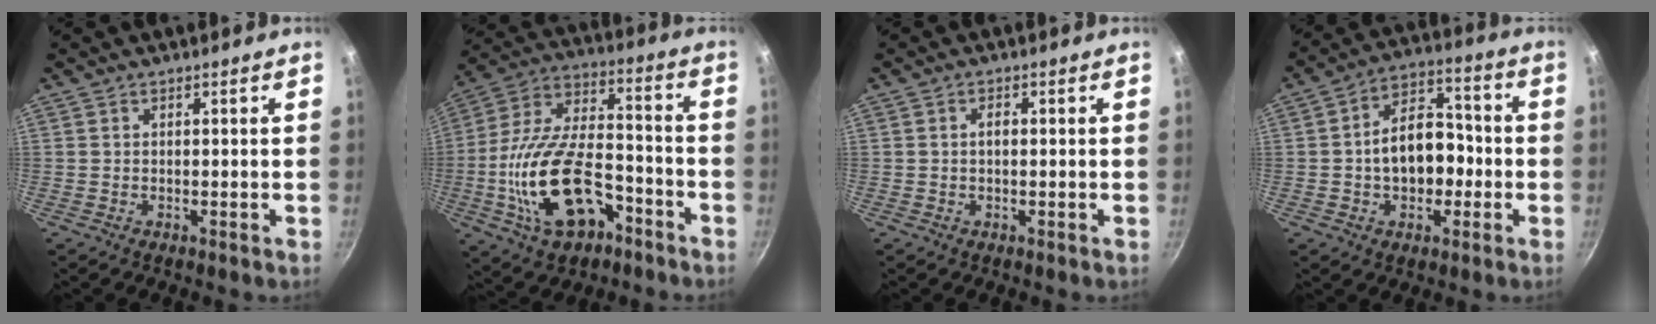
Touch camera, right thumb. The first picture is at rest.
{"total": 20.9, "force": [-7.8, 11.1, 15.9], "torque": [-0.299, 0.051, -0.131]}
{"total": 1.3, "force": [0.0, 0.7, 1.1], "torque": [-0.015, 0.004, -0.002]}
{"total": 12.6, "force": [-1.4, 8.3, 9.4], "torque": [-0.115, 0.039, -0.031]}